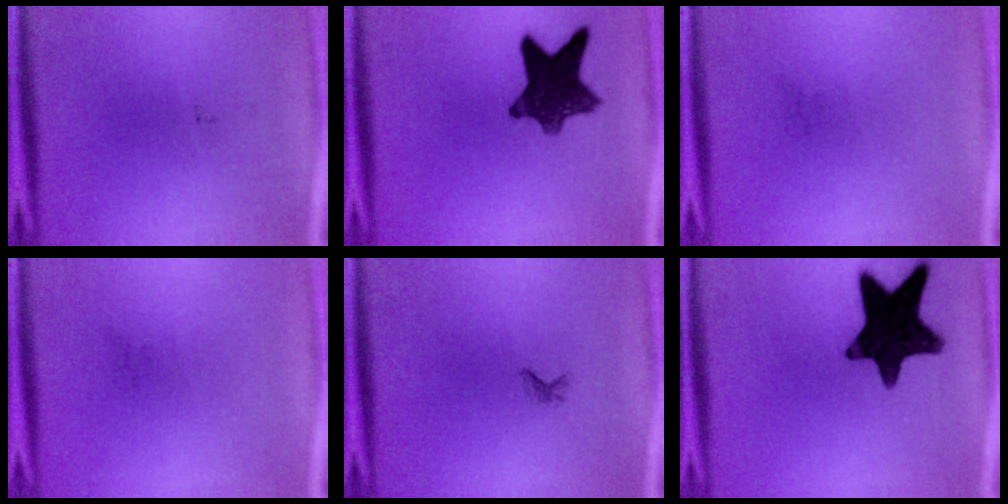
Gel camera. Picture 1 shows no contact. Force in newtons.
{"total": 10.7}
{"total": 0.0}
{"total": 0.0}
{"total": 0.6}
{"total": 16.0}